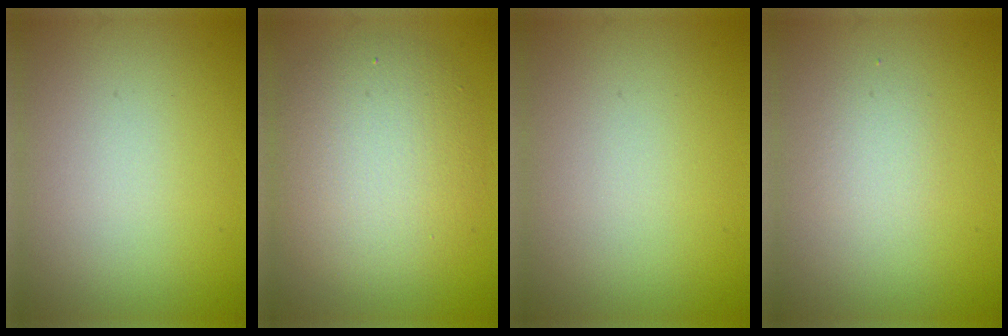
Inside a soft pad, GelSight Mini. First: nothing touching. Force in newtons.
{"total": 6.6, "press": 6.5, "slide": 0.7}
{"total": 0.0}
{"total": 1.4, "press": 1.4, "slide": 0.1}